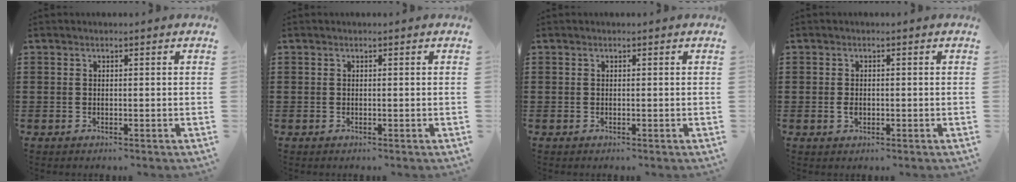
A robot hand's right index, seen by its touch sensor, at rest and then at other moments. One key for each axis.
{"total": 0.0}
{"total": 0.0}
{"total": 1.3, "fx": -0.2, "fy": 0.9, "fz": 0.9, "tx": -0.020, "ty": 0.004, "tz": -0.005}